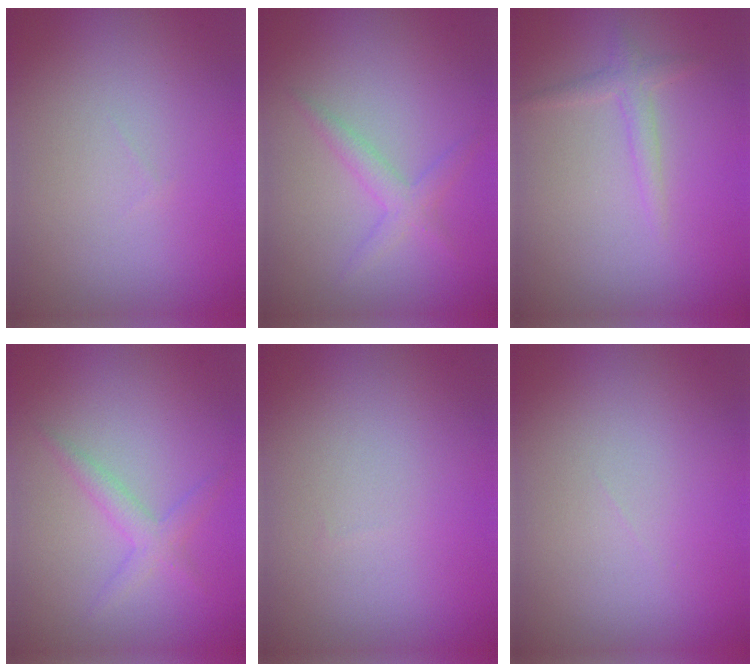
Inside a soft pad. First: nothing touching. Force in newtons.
{"total": 1.9, "press": 1.9, "slide": 0.1}
{"total": 1.5, "press": 1.5, "slide": 0.1}
{"total": 1.9, "press": 1.9, "slide": 0.1}
{"total": 0.0}
{"total": 0.0}